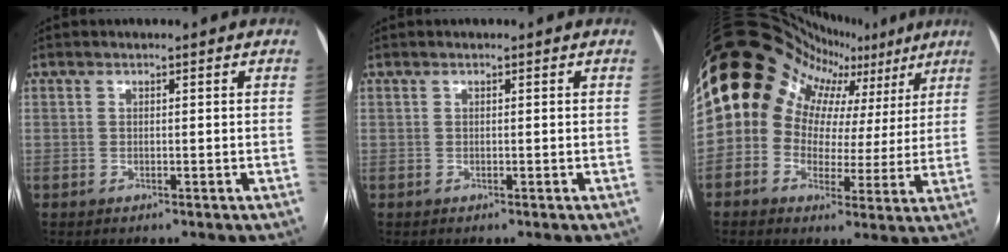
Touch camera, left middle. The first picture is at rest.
{"total": 0.0}
{"total": 20.4, "force": [10.6, 14.7, 9.4], "torque": [-0.153, 0.085, 0.135]}